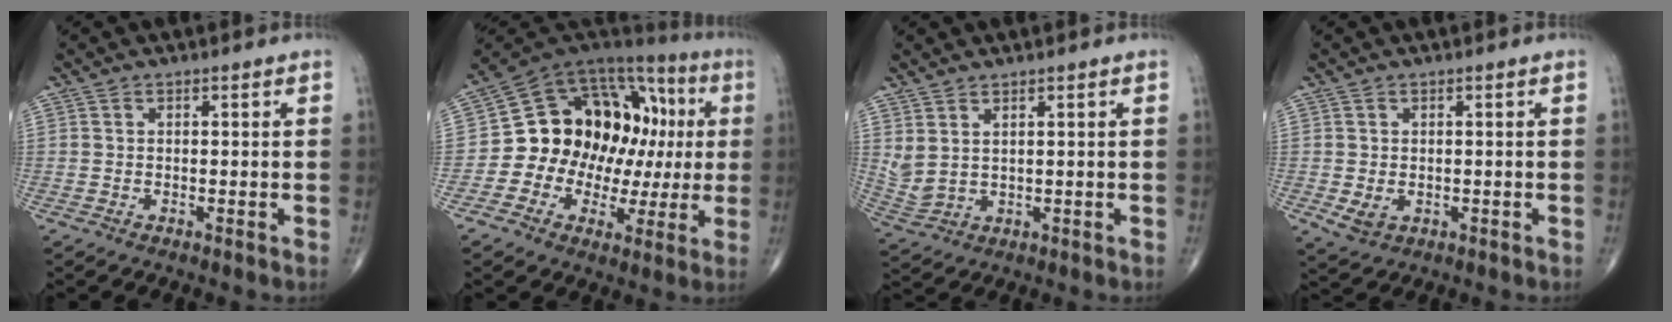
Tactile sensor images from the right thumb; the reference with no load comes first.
{"total": 22.3, "force": [0.6, 16.2, 15.3], "torque": [-0.175, 0.062, 0.016]}
{"total": 4.3, "force": [2.1, 2.0, 3.2], "torque": [-0.075, -0.011, 0.057]}
{"total": 3.0, "force": [-0.5, 2.3, 1.9], "torque": [-0.027, -0.004, 0.003]}